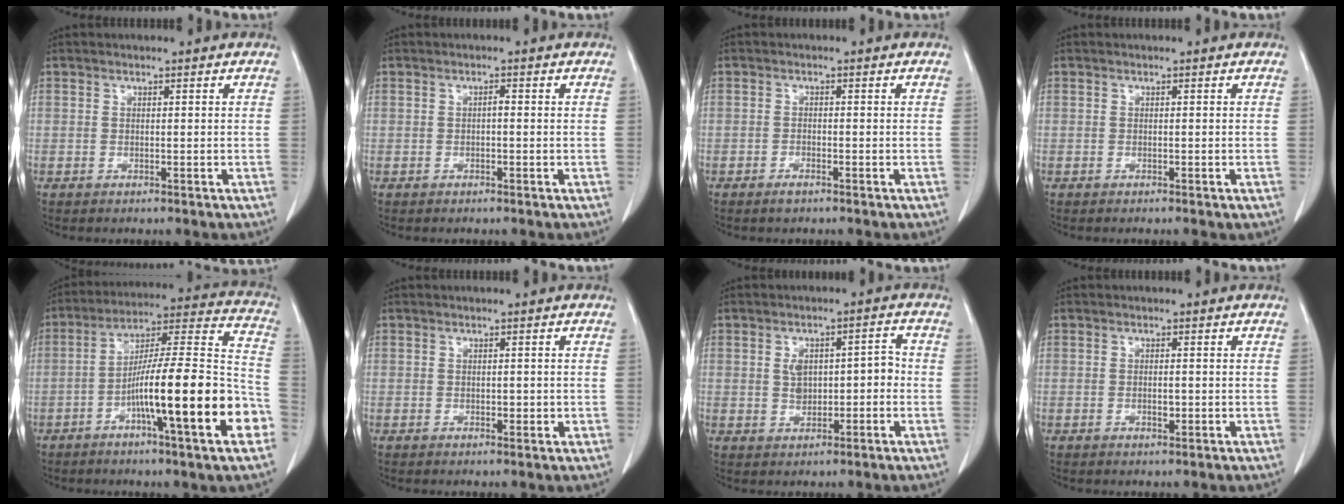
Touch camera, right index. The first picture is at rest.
{"total": 0.7, "force": [-0.1, 0.2, 0.6], "torque": [-0.012, 0.003, -0.003]}
{"total": 1.4, "force": [-1.1, 0.3, 0.8], "torque": [-0.021, -0.003, -0.014]}
{"total": 0.6, "force": [-0.5, 0.0, 0.3], "torque": [-0.007, -0.002, -0.007]}
{"total": 20.6, "force": [-7.2, 1.0, 19.3], "torque": [-0.271, 0.007, -0.116]}
{"total": 1.1, "force": [-0.1, 0.7, 0.8], "torque": [-0.008, 0.000, 0.001]}
{"total": 5.3, "force": [-0.3, 3.1, 4.4], "torque": [-0.067, 0.025, 0.003]}
{"total": 1.3, "force": [-0.3, 0.5, 1.1], "torque": [-0.021, 0.000, -0.003]}